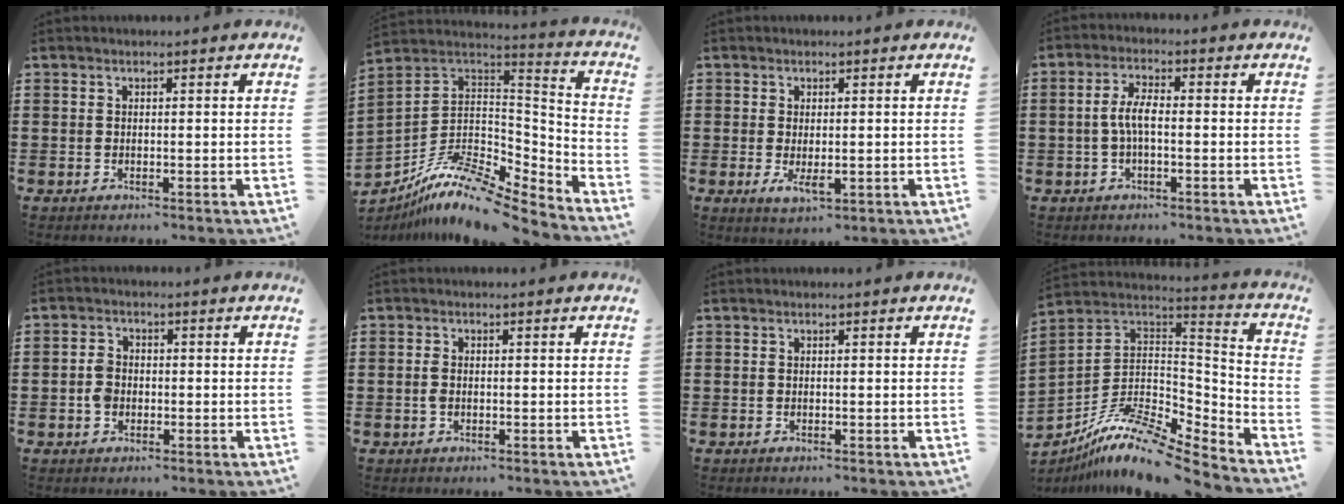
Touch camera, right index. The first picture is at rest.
{"total": 11.0, "force": [-8.1, 3.5, 6.5], "torque": [-0.134, 0.007, -0.163]}
{"total": 3.3, "force": [-0.5, 1.4, 2.9], "torque": [-0.057, -0.001, -0.008]}
{"total": 4.4, "force": [-0.6, 1.4, 4.2], "torque": [-0.096, -0.002, -0.019]}
{"total": 2.9, "force": [-0.6, 2.2, 1.8], "torque": [-0.043, 0.003, -0.015]}
{"total": 1.4, "force": [-0.3, 0.8, 1.1], "torque": [-0.030, -0.001, -0.008]}
{"total": 0.0}
{"total": 11.8, "force": [-8.4, 3.4, 7.4], "torque": [-0.148, 0.014, -0.166]}